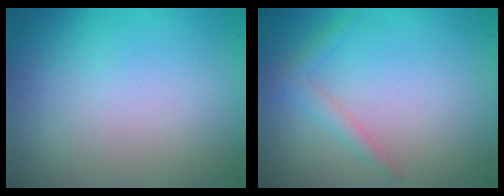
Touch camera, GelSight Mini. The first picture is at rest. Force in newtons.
{"total": 1.5, "press": 1.5, "slide": 0.1}